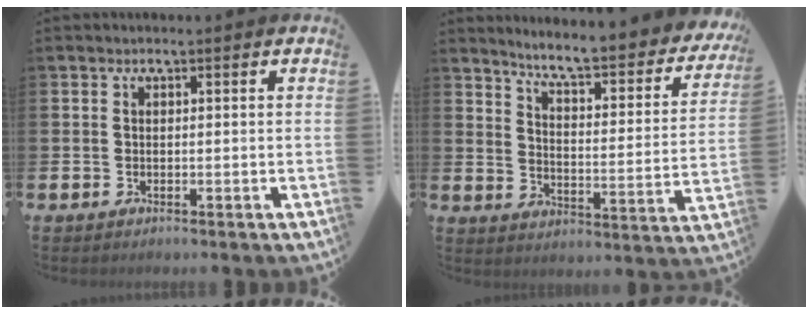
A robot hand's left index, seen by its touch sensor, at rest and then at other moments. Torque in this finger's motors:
{"motor_torque": [0.20, -0.53, 0.63, 0.13]}